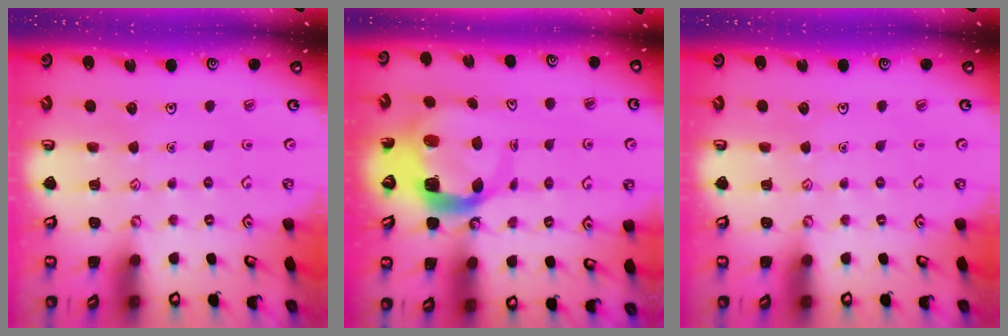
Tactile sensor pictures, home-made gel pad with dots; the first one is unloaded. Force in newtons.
{"total": 7.8, "press": 7.7, "slide": 1.1}
{"total": 0.0}